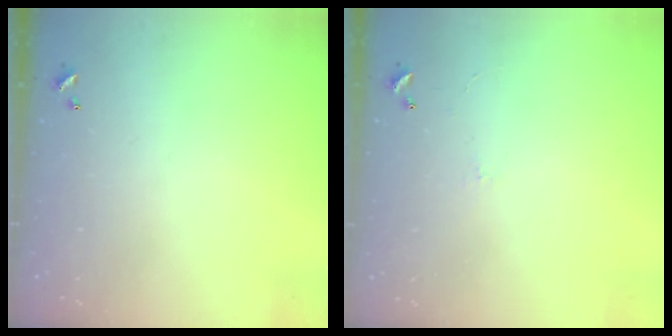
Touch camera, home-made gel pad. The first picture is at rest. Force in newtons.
{"total": 1.8, "press": 1.7, "slide": 0.4}